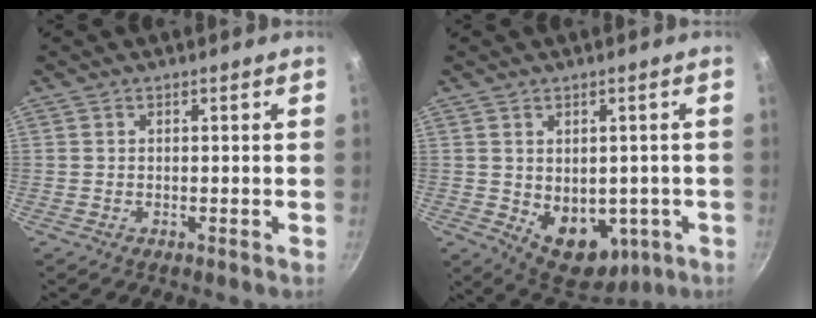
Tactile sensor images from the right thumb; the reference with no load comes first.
{"total": 11.6, "force": [-1.9, 8.1, 8.1], "torque": [-0.078, -0.015, -0.002]}